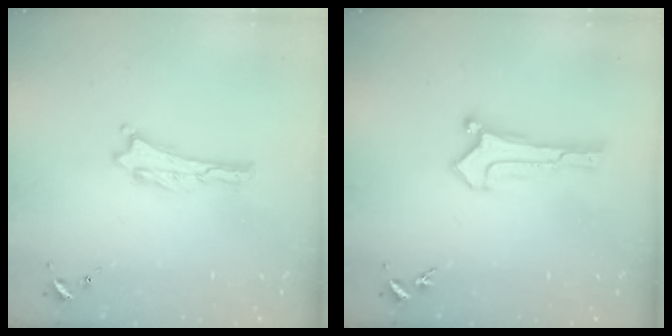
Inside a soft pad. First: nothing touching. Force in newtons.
{"total": 0.6, "press": 0.6, "slide": 0.0}